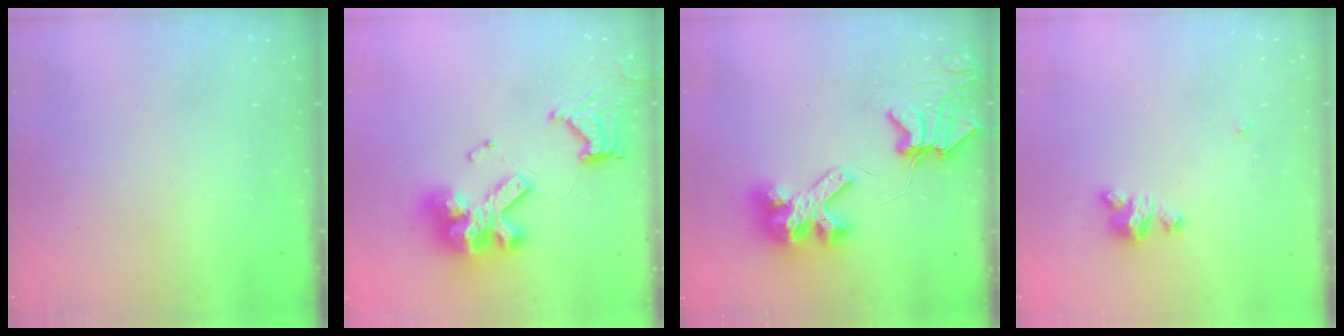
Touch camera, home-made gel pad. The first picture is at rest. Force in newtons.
{"total": 17.3, "press": 17.2, "slide": 1.9}
{"total": 13.0, "press": 12.9, "slide": 1.4}
{"total": 3.2, "press": 3.2, "slide": 0.1}